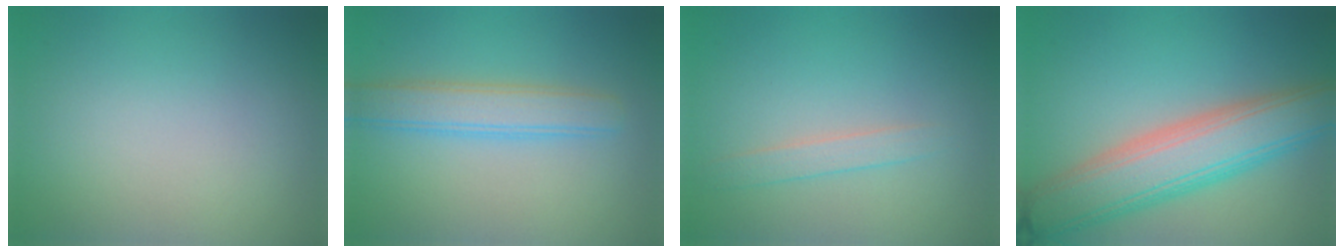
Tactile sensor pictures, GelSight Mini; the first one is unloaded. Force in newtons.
{"total": 3.6, "press": 3.6, "slide": 0.1}
{"total": 1.5, "press": 1.5, "slide": 0.0}
{"total": 8.5, "press": 8.5, "slide": 0.4}